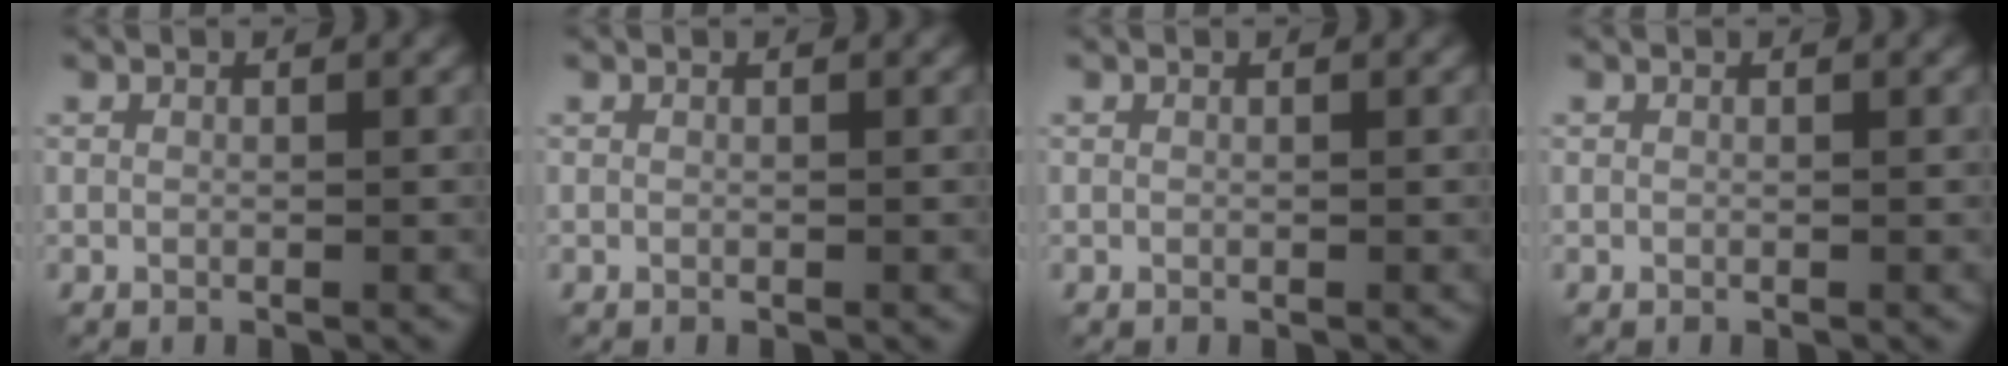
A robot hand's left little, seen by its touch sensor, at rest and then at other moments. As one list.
[{"total": 0.0}, {"total": 0.0}, {"total": 0.0}]